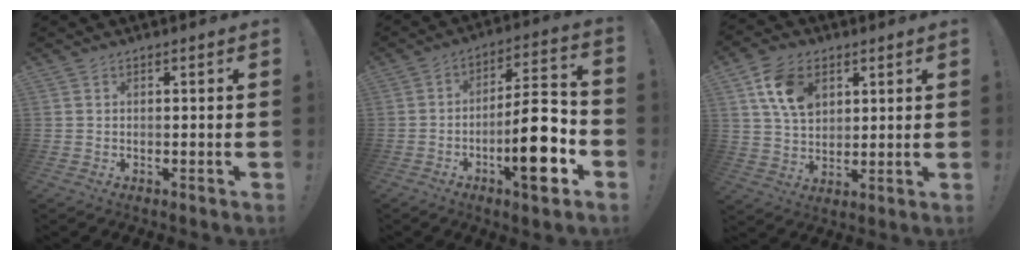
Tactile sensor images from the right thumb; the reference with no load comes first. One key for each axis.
{"total": 16.9, "fx": -5.9, "fy": 4.7, "fz": 15.2, "tx": -0.230, "ty": 0.030, "tz": -0.092}
{"total": 12.5, "fx": 5.3, "fy": 8.5, "fz": 7.4, "tx": -0.114, "ty": -0.006, "tz": 0.103}